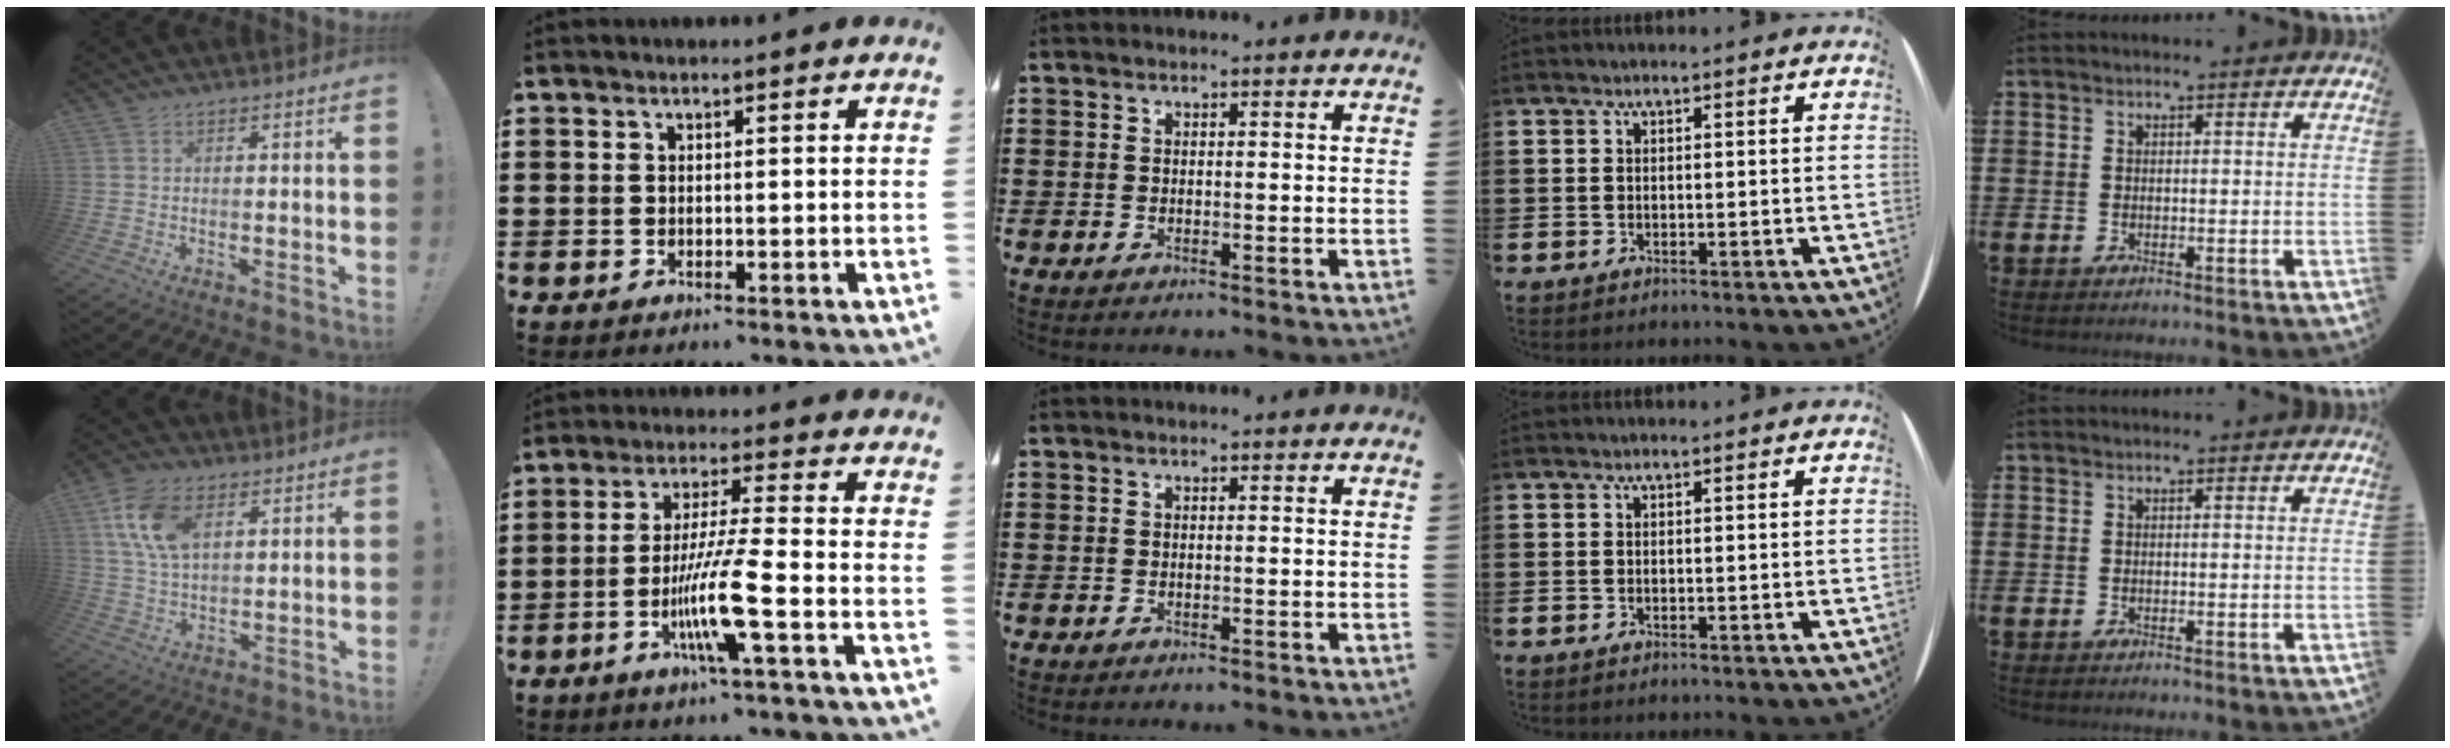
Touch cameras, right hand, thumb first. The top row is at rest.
{"thumb": {"total": 12.3, "force": [5.2, 7.3, 8.4], "torque": [-0.175, -0.004, 0.096]}, "index": {"total": 9.7, "force": [-3.7, 0.1, 9.0], "torque": [-0.182, -0.017, -0.075]}}